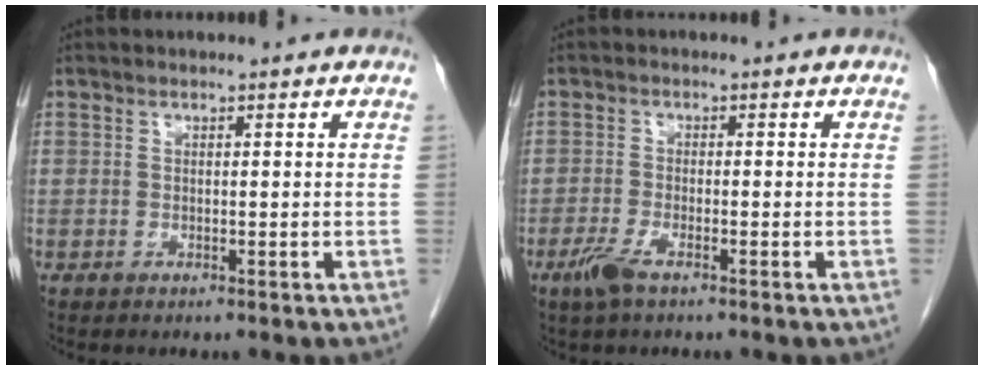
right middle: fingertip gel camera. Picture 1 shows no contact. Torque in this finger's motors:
{"motor_torque": [0.92, -0.50, 0.03, 0.06]}